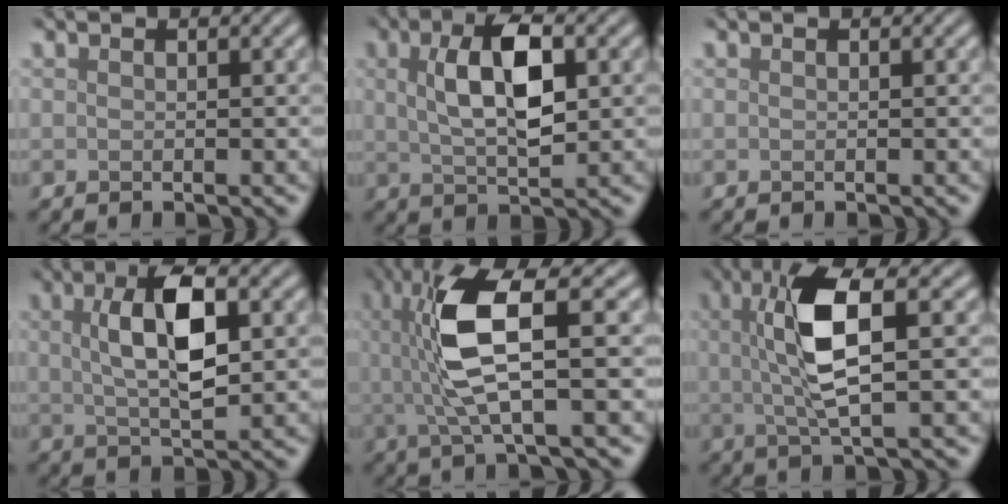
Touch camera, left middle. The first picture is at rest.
{"total": 6.2, "force": [1.4, 2.5, 5.5], "torque": [-0.104, 0.007, 0.024]}
{"total": 0.0}
{"total": 6.4, "force": [1.4, 2.3, 5.9], "torque": [-0.108, 0.008, 0.024]}
{"total": 7.3, "force": [1.0, 1.7, 7.1], "torque": [-0.150, 0.003, 0.023]}
{"total": 6.7, "force": [1.2, 1.7, 6.3], "torque": [-0.125, 0.008, 0.023]}